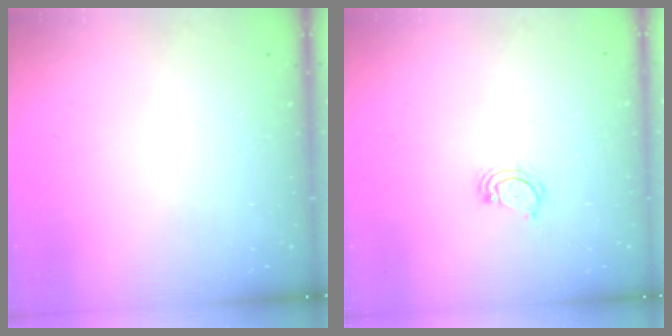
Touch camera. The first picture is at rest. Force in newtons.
{"total": 3.6, "press": 3.6, "slide": 0.3}